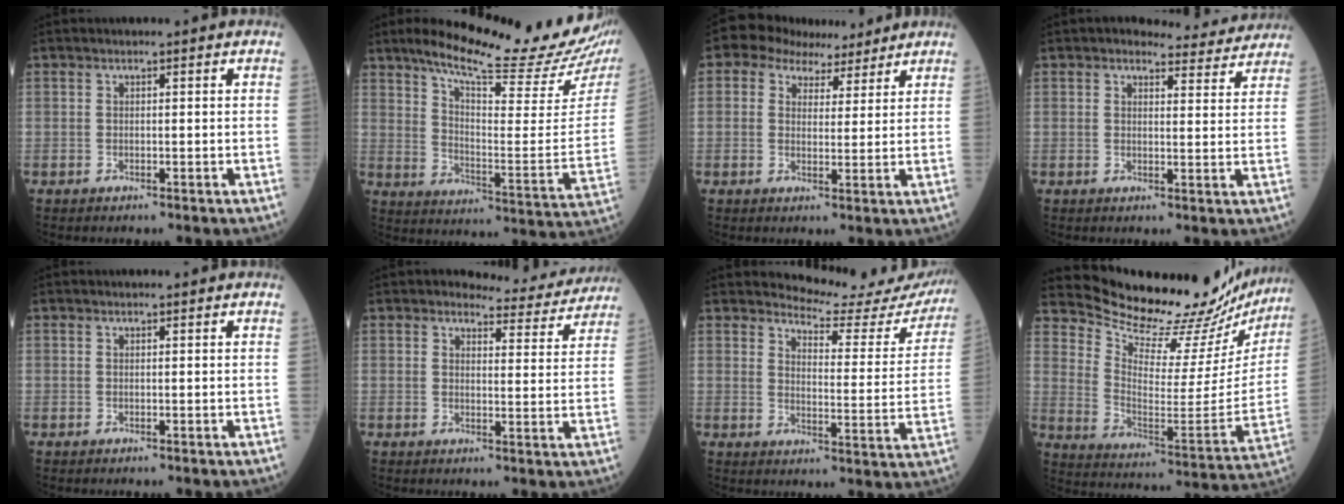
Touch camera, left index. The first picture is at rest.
{"total": 22.2, "force": [18.8, 1.2, 11.9], "torque": [-0.179, -0.058, 0.260]}
{"total": 6.6, "force": [4.8, 4.2, 1.7], "torque": [-0.024, 0.028, 0.073]}
{"total": 6.0, "force": [5.8, 1.5, 0.4], "torque": [0.009, -0.004, 0.055]}
{"total": 0.0}
{"total": 7.6, "force": [7.4, 1.7, 0.6], "torque": [0.004, -0.017, 0.078]}
{"total": 15.8, "force": [15.6, 1.4, 1.7], "torque": [-0.003, -0.094, 0.167]}
{"total": 25.2, "force": [24.1, 4.0, 6.5], "torque": [-0.106, -0.112, 0.318]}